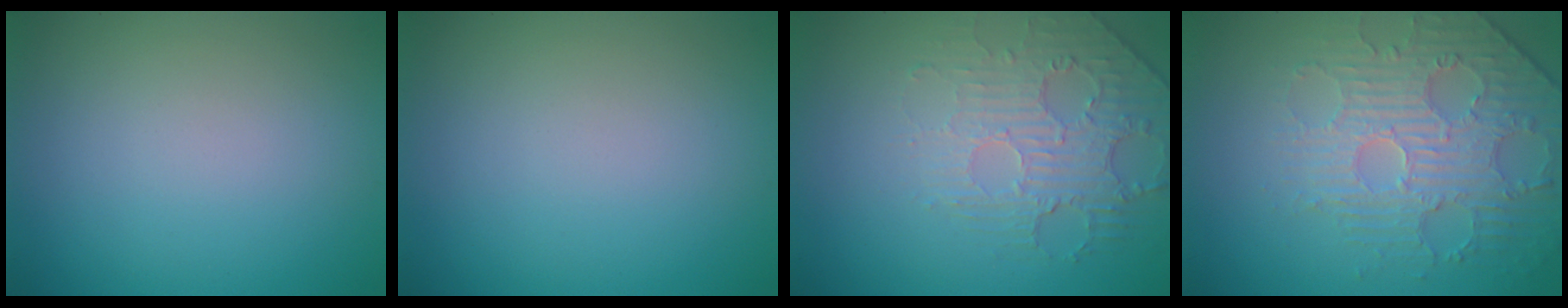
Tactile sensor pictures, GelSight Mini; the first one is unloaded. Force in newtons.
{"total": 0.0}
{"total": 2.5, "press": 1.9, "slide": 1.6}
{"total": 4.7, "press": 4.0, "slide": 2.6}